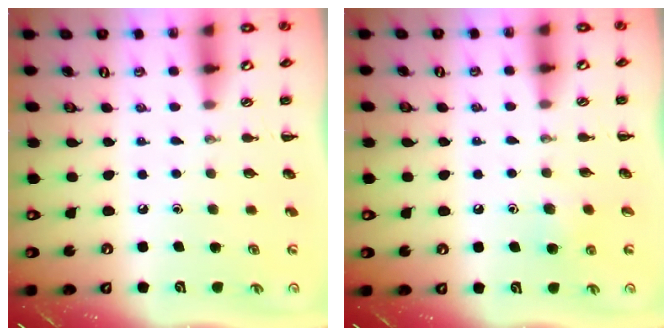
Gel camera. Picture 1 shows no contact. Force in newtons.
{"total": 3.9, "press": 3.6, "slide": 1.5}